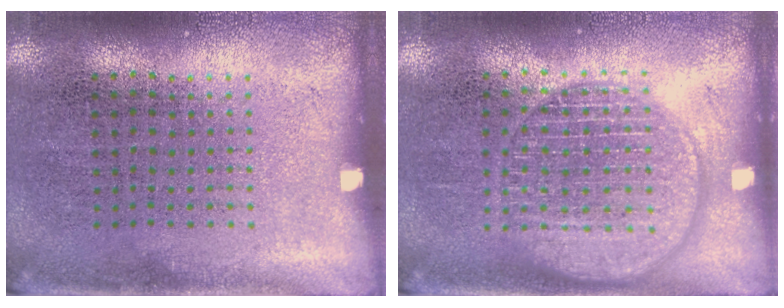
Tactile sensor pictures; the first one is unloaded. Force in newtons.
{"total": 2.1, "press": 2.1, "slide": 0.3}